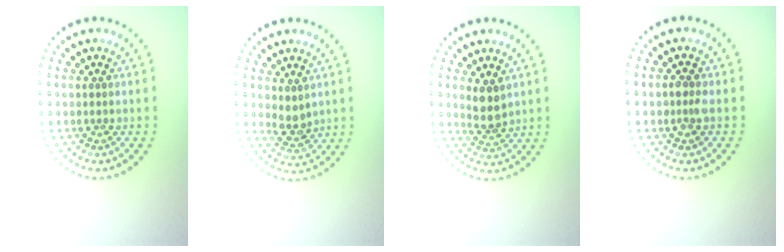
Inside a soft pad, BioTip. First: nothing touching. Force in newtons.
{"total": 2.1, "press": 1.9, "slide": 1.0}
{"total": 2.4, "press": 2.0, "slide": 1.3}
{"total": 1.1, "press": 1.1, "slide": 0.2}